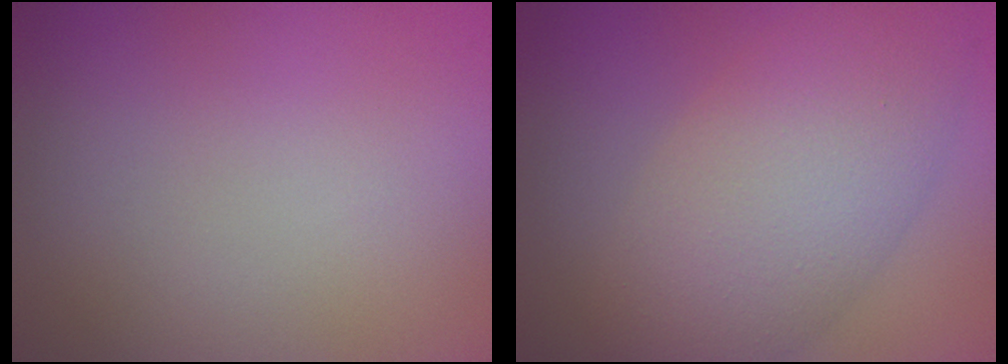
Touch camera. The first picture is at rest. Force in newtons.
{"total": 8.1, "press": 8.1, "slide": 0.2}